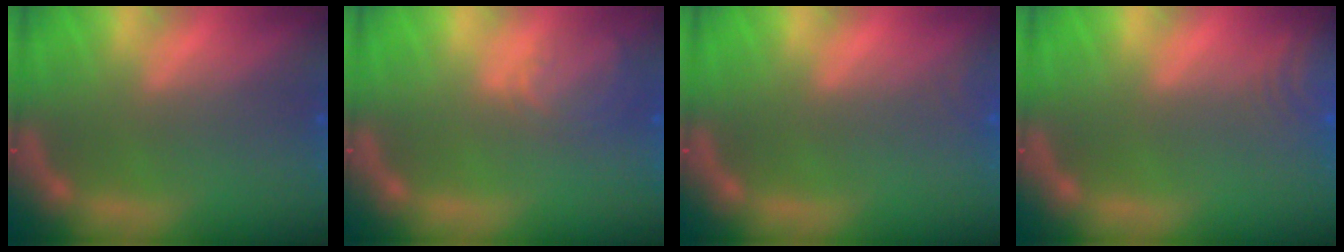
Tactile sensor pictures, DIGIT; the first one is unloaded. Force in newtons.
{"total": 2.9}
{"total": 1.4}
{"total": 5.5}